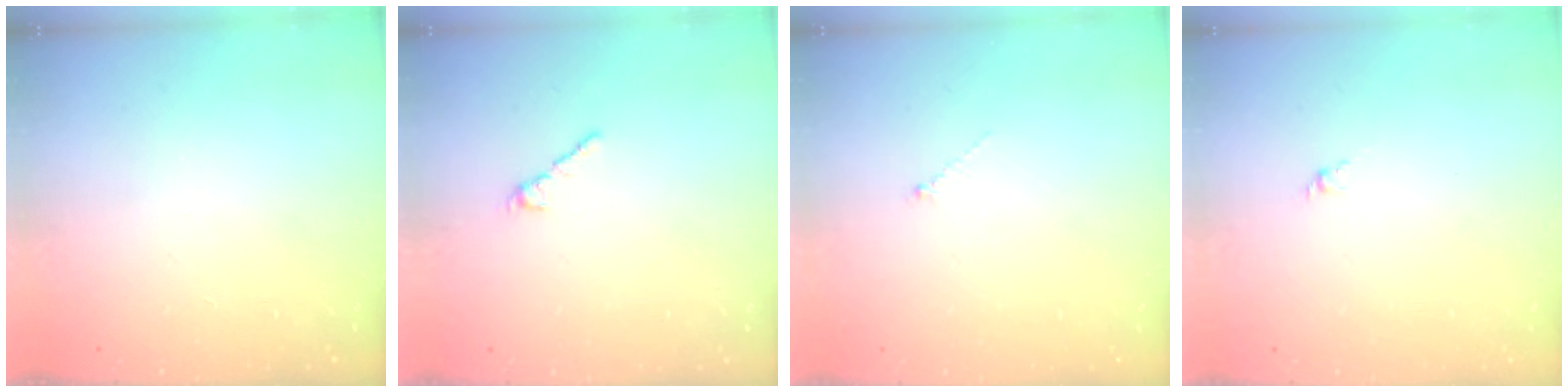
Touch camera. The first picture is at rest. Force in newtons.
{"total": 2.2, "press": 2.2, "slide": 0.4}
{"total": 0.0}
{"total": 1.6, "press": 1.5, "slide": 0.6}